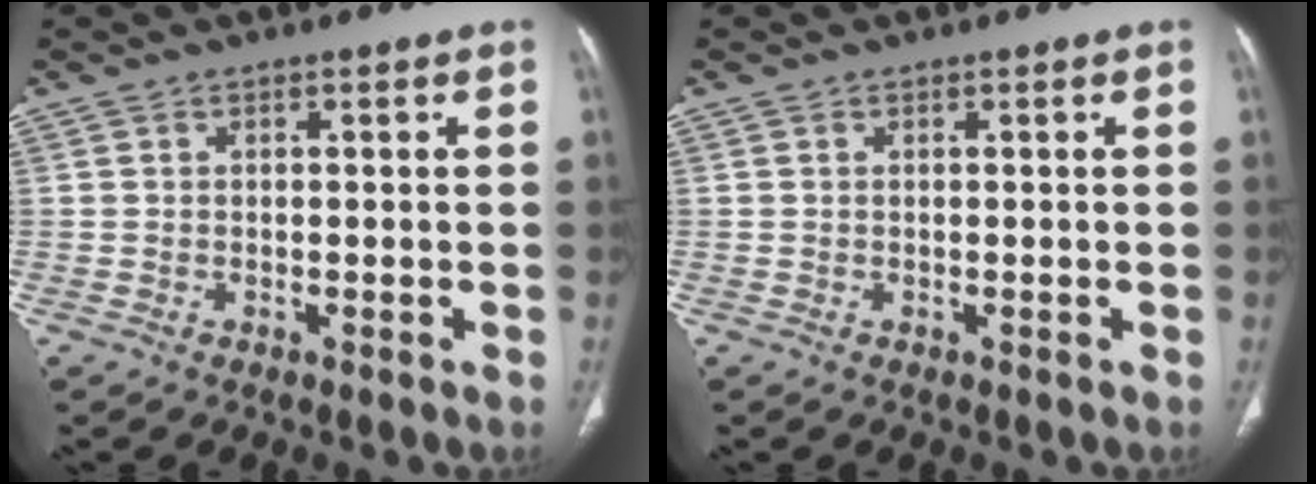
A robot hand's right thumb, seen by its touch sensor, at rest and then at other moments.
{"total": 0.0}